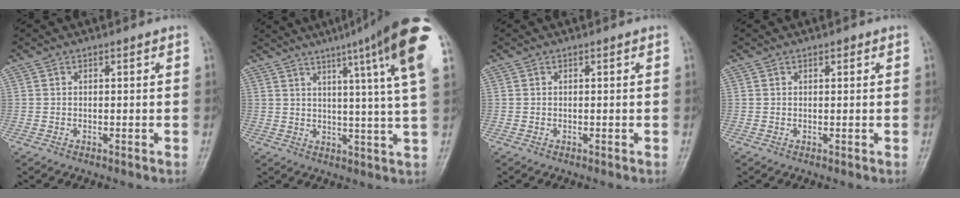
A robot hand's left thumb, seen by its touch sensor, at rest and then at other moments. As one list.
[{"total": 19.1, "force": [10.1, 0.7, 16.2], "torque": [-0.216, -0.029, 0.115]}, {"total": 0.0}, {"total": 0.9, "force": [0.5, 0.4, 0.6], "torque": [-0.005, -0.001, 0.005]}]